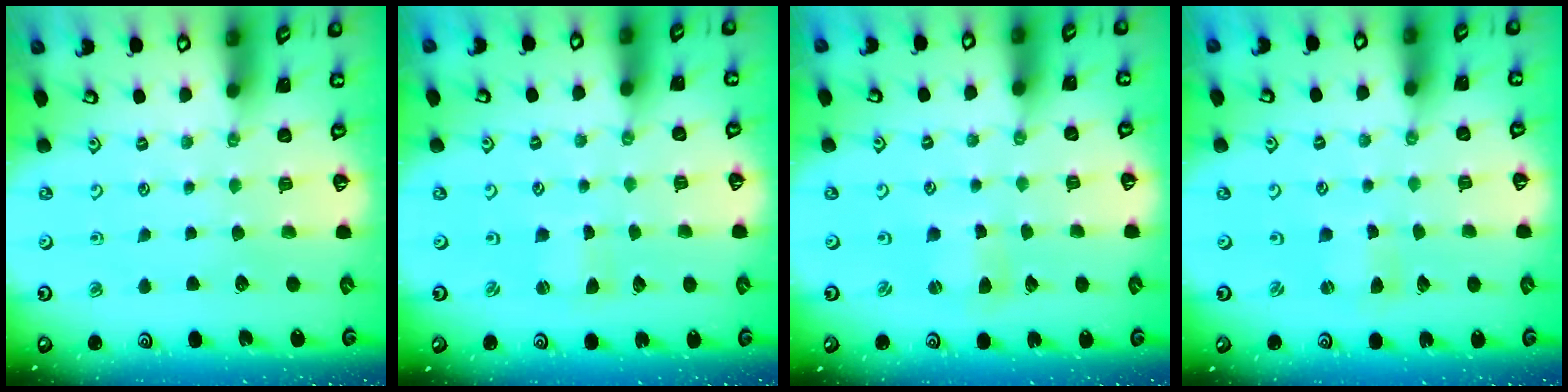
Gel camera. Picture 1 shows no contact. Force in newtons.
{"total": 0.8, "press": 0.8, "slide": 0.0}
{"total": 1.8, "press": 1.8, "slide": 0.2}
{"total": 0.6, "press": 0.6, "slide": 0.2}